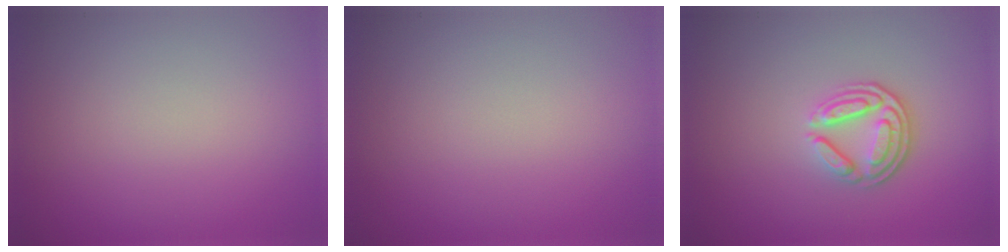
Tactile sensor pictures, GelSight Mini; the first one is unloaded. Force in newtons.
{"total": 0.0}
{"total": 3.7, "press": 2.7, "slide": 2.4}